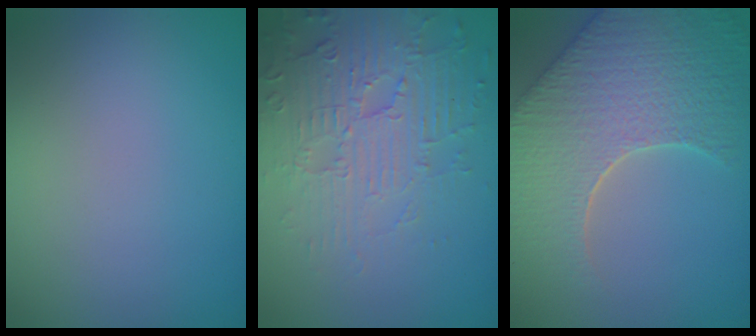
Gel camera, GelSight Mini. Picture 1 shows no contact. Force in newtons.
{"total": 4.1, "press": 4.1, "slide": 0.5}
{"total": 9.0, "press": 6.4, "slide": 6.3}